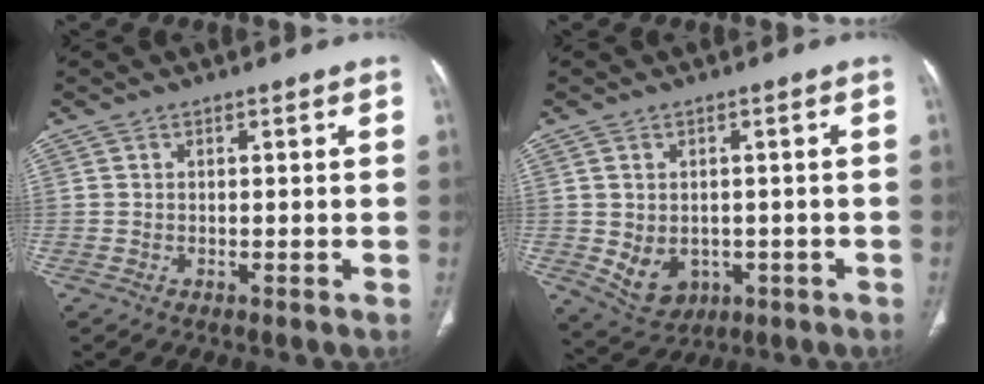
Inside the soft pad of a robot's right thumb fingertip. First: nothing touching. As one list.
[{"total": 7.5, "force": [-1.4, 5.9, 4.4], "torque": [-0.061, 0.006, 0.001]}]